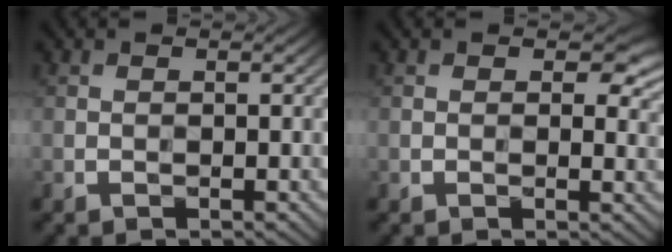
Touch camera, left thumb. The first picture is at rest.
{"total": 3.7, "force": [1.5, 2.4, 2.4], "torque": [-0.039, -0.009, 0.016]}